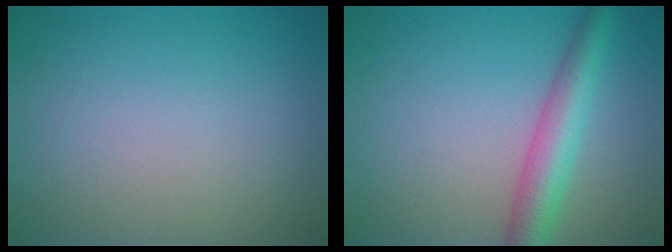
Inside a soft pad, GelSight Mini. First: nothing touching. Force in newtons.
{"total": 4.4, "press": 4.4, "slide": 0.1}